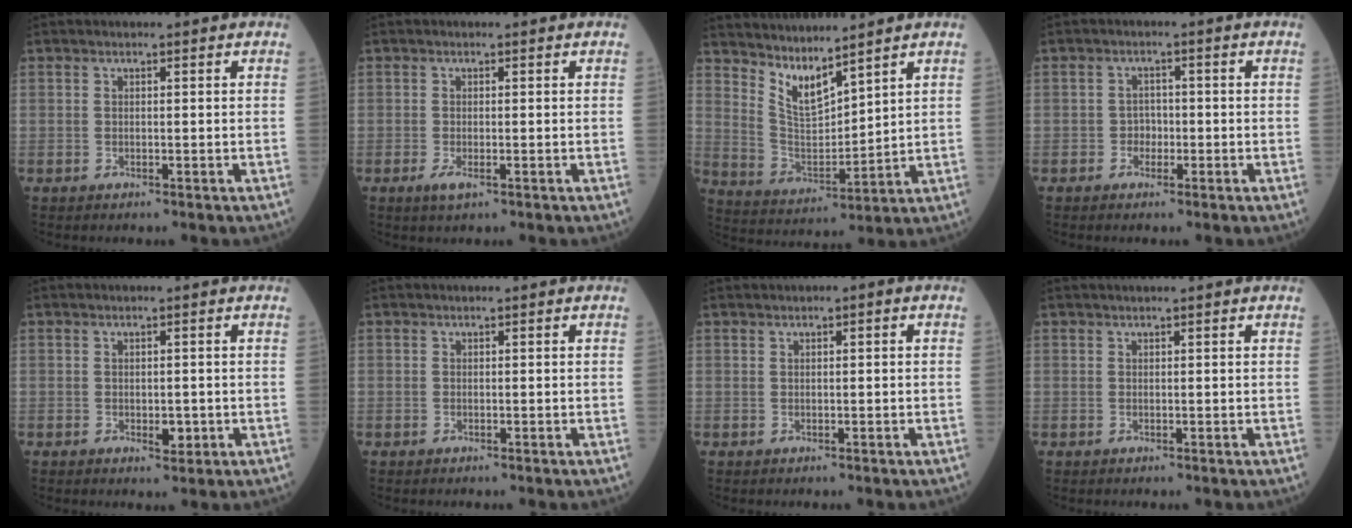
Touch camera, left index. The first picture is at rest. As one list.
[{"total": 1.8, "force": [-0.7, 0.4, 1.6], "torque": [-0.031, -0.005, -0.009]}, {"total": 6.9, "force": [6.0, 1.0, 3.5], "torque": [-0.085, -0.008, 0.133]}, {"total": 1.9, "force": [-0.7, 1.5, 0.9], "torque": [-0.010, 0.006, -0.013]}, {"total": 2.1, "force": [-0.4, 1.1, 1.8], "torque": [-0.028, -0.002, -0.001]}, {"total": 0.0}, {"total": 1.0, "force": [0.2, 0.1, 1.0], "torque": [-0.015, 0.006, 0.004]}, {"total": 1.9, "force": [1.6, -0.2, 1.0], "torque": [-0.010, 0.018, 0.027]}]